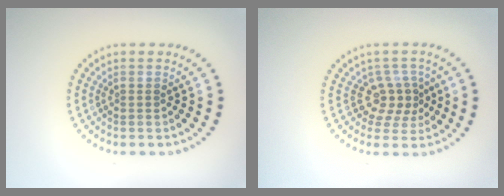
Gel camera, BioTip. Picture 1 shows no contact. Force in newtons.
{"total": 2.8, "press": 2.1, "slide": 1.8}